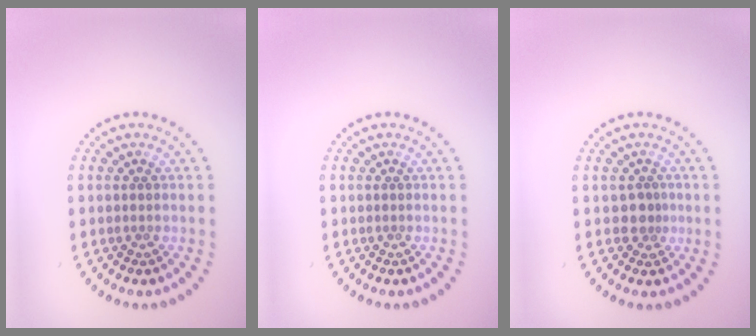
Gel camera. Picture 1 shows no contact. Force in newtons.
{"total": 0.0}
{"total": 1.2, "press": 0.8, "slide": 0.9}